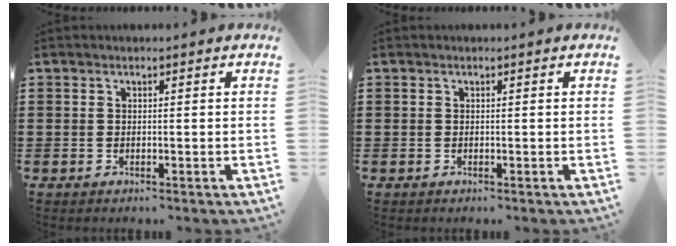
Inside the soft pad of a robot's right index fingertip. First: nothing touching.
{"total": 0.0}